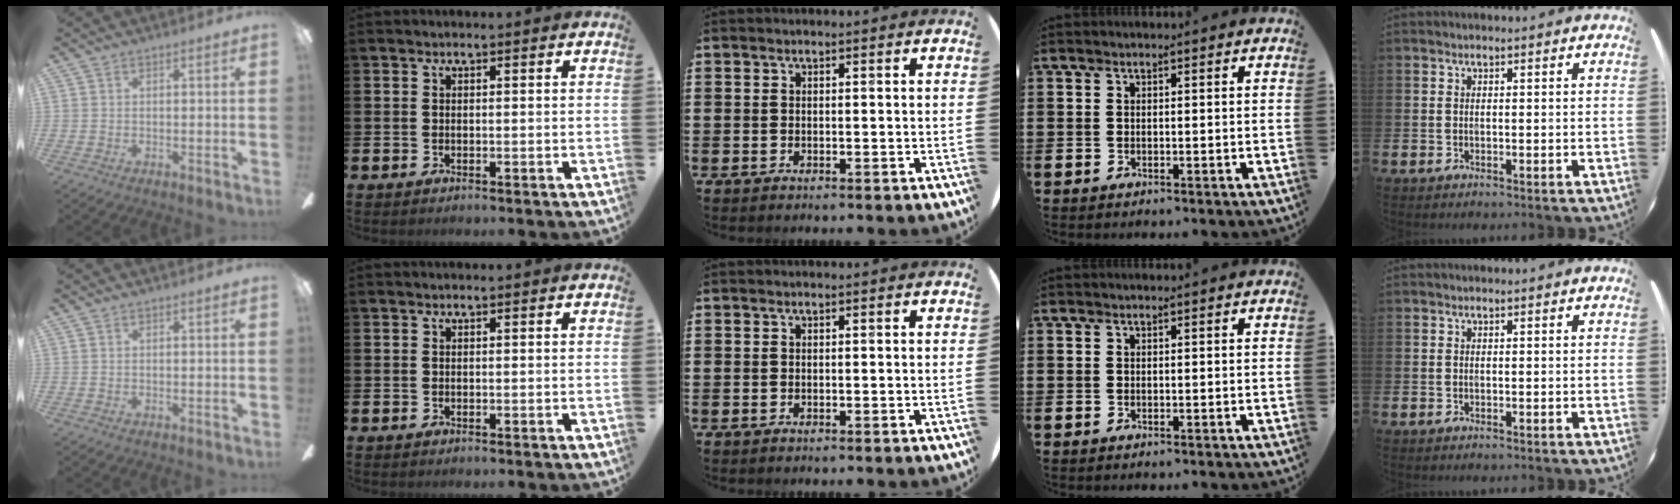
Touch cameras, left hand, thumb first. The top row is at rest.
{}